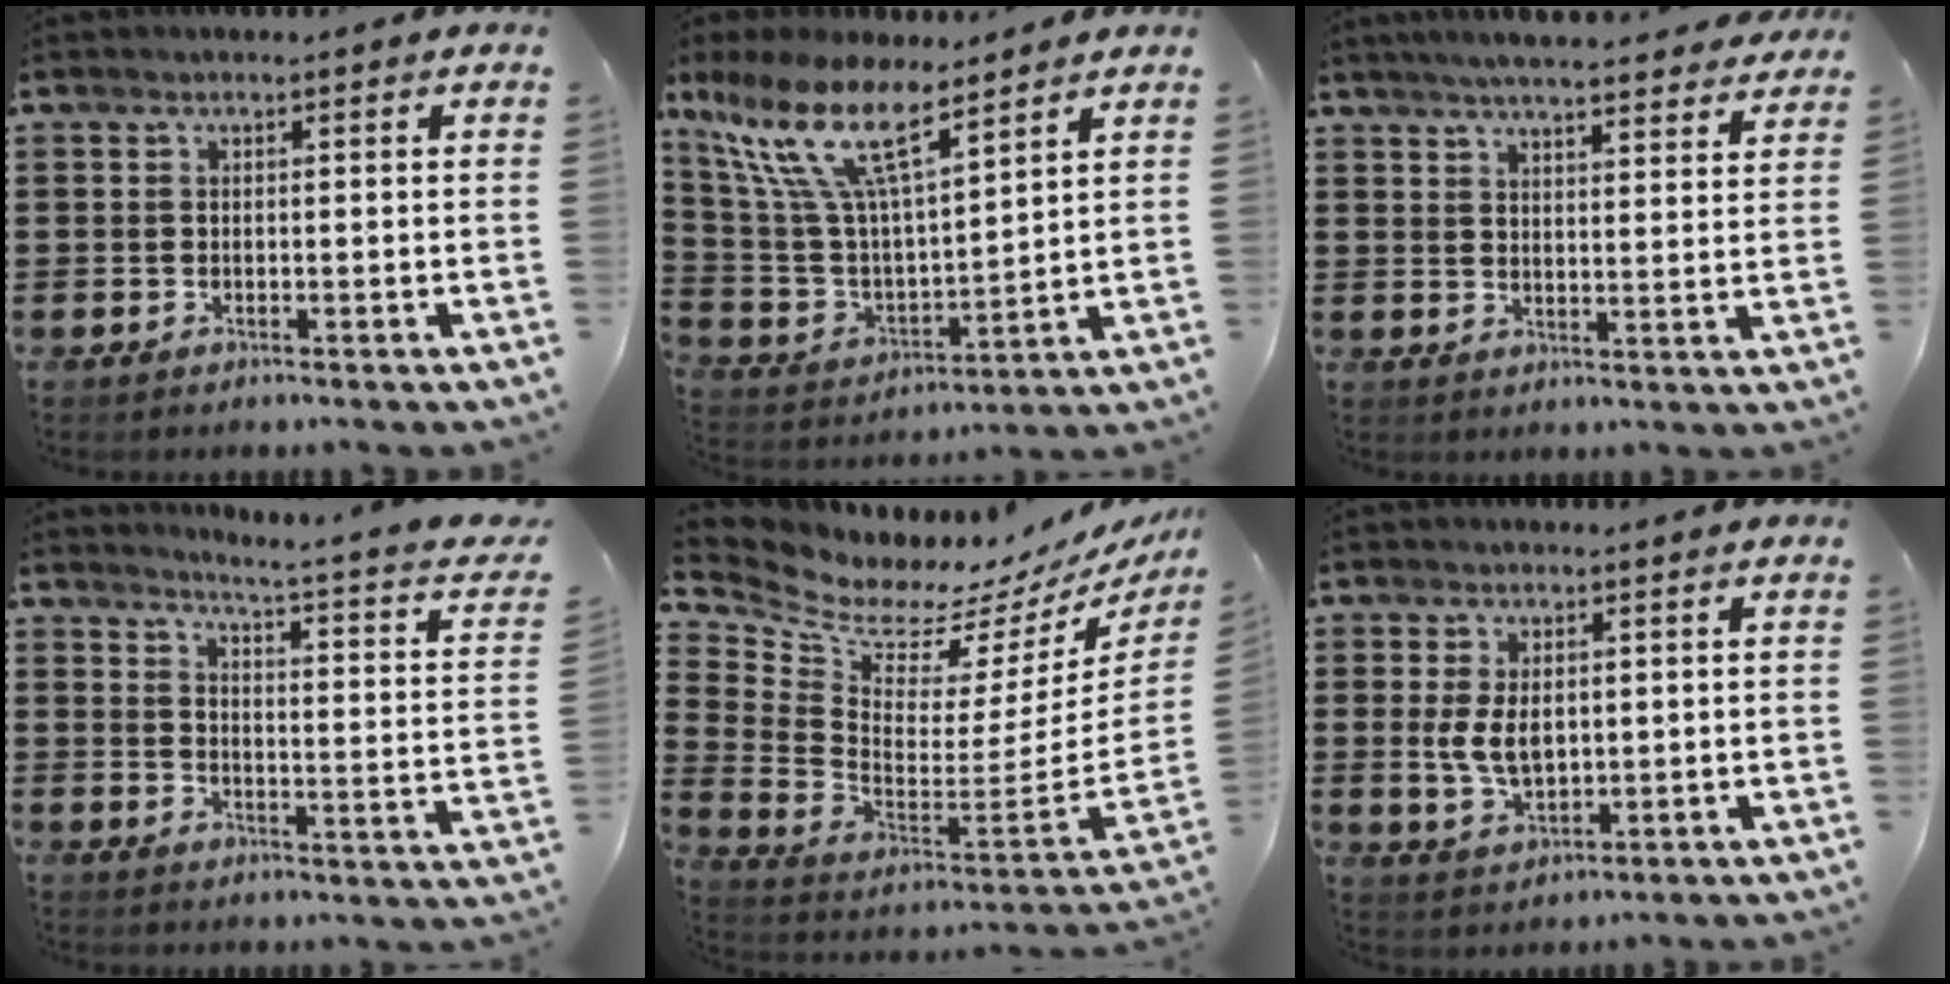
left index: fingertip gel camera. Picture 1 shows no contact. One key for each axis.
{"total": 13.6, "fx": 8.9, "fy": 3.6, "fz": 9.6, "tx": -0.230, "ty": -0.046, "tz": 0.154}
{"total": 5.2, "fx": 5.0, "fy": 0.0, "fz": 1.5, "tx": -0.046, "ty": -0.023, "tz": 0.090}
{"total": 3.3, "fx": 2.4, "fy": -1.0, "fz": 2.0, "tx": -0.056, "ty": -0.035, "tz": 0.028}
{"total": 4.7, "fx": 4.0, "fy": 2.0, "fz": 1.3, "tx": -0.052, "ty": -0.060, "tz": 0.062}
{"total": 5.3, "fx": 0.7, "fy": 3.2, "fz": 4.2, "tx": -0.092, "ty": 0.001, "tz": 0.009}